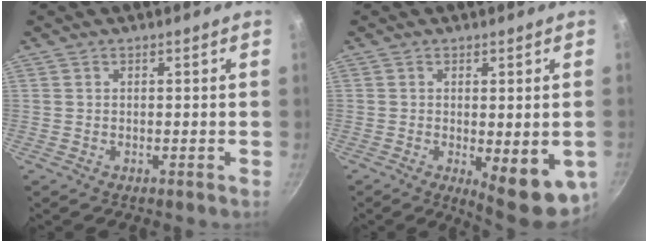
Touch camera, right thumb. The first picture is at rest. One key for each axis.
{"total": 10.8, "fx": -2.2, "fy": 3.3, "fz": 10.1, "tx": -0.108, "ty": -0.009, "tz": -0.018}